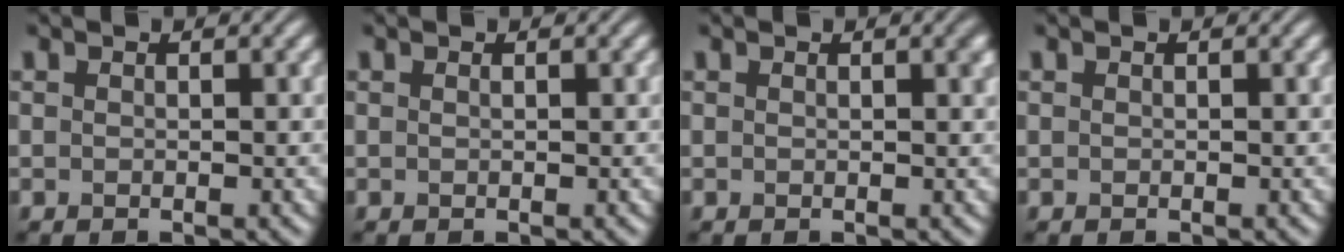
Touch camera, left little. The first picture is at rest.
{"total": 0.0}
{"total": 0.9, "force": [0.3, 0.2, 0.8], "torque": [-0.007, 0.002, 0.004]}
{"total": 0.0}